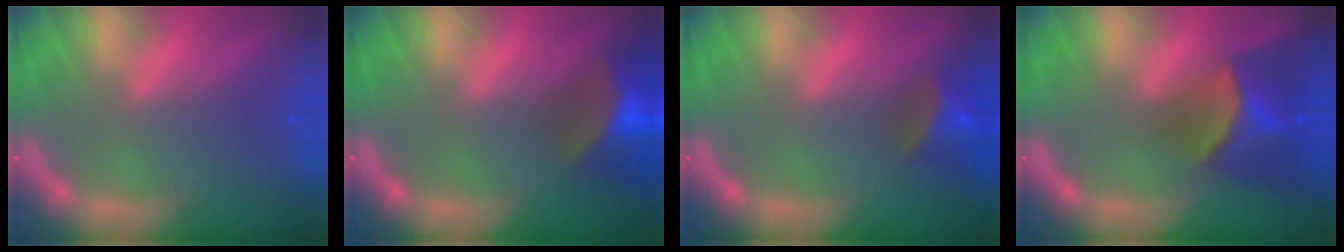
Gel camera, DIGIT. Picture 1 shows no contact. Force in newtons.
{"total": 9.9}
{"total": 5.0}
{"total": 8.4}